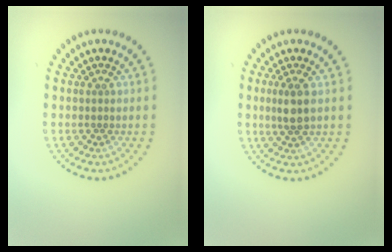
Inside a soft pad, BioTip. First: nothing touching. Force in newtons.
{"total": 2.1, "press": 1.9, "slide": 0.8}